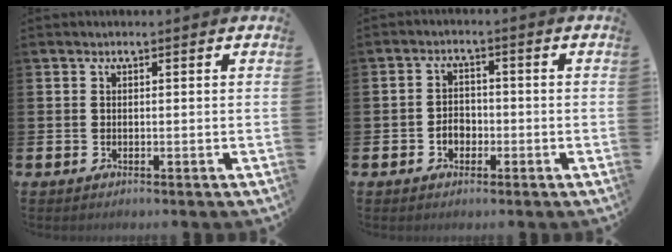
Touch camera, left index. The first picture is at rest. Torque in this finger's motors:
{"motor_torque": [0.16, -0.04, 0.06, 0.06]}